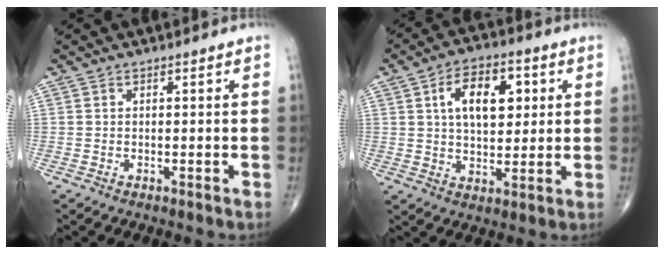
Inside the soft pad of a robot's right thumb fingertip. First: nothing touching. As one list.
[{"total": 11.7, "force": [3.2, 6.7, 9.1], "torque": [-0.118, -0.001, 0.049]}]